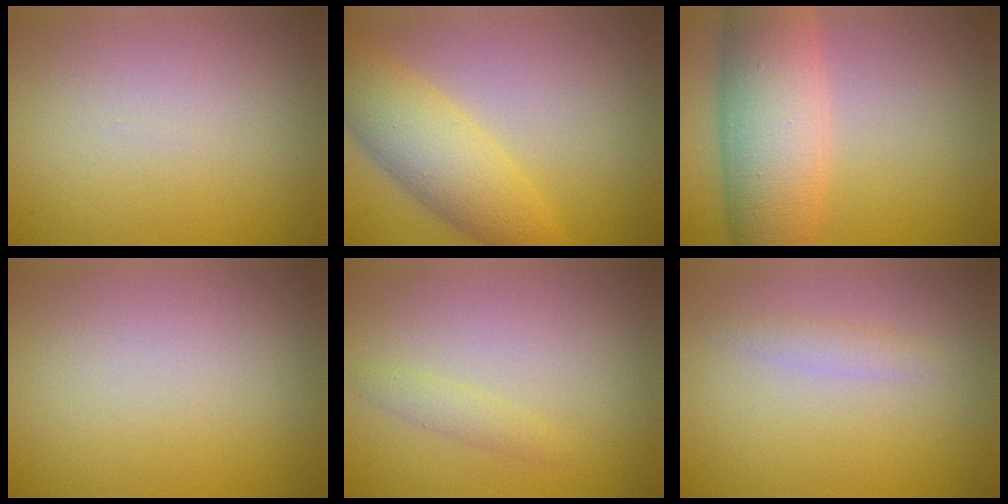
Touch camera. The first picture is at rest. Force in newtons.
{"total": 6.1, "press": 6.1, "slide": 0.2}
{"total": 8.4, "press": 8.4, "slide": 0.2}
{"total": 0.0}
{"total": 1.2, "press": 1.2, "slide": 0.1}
{"total": 1.4, "press": 1.4, "slide": 0.0}